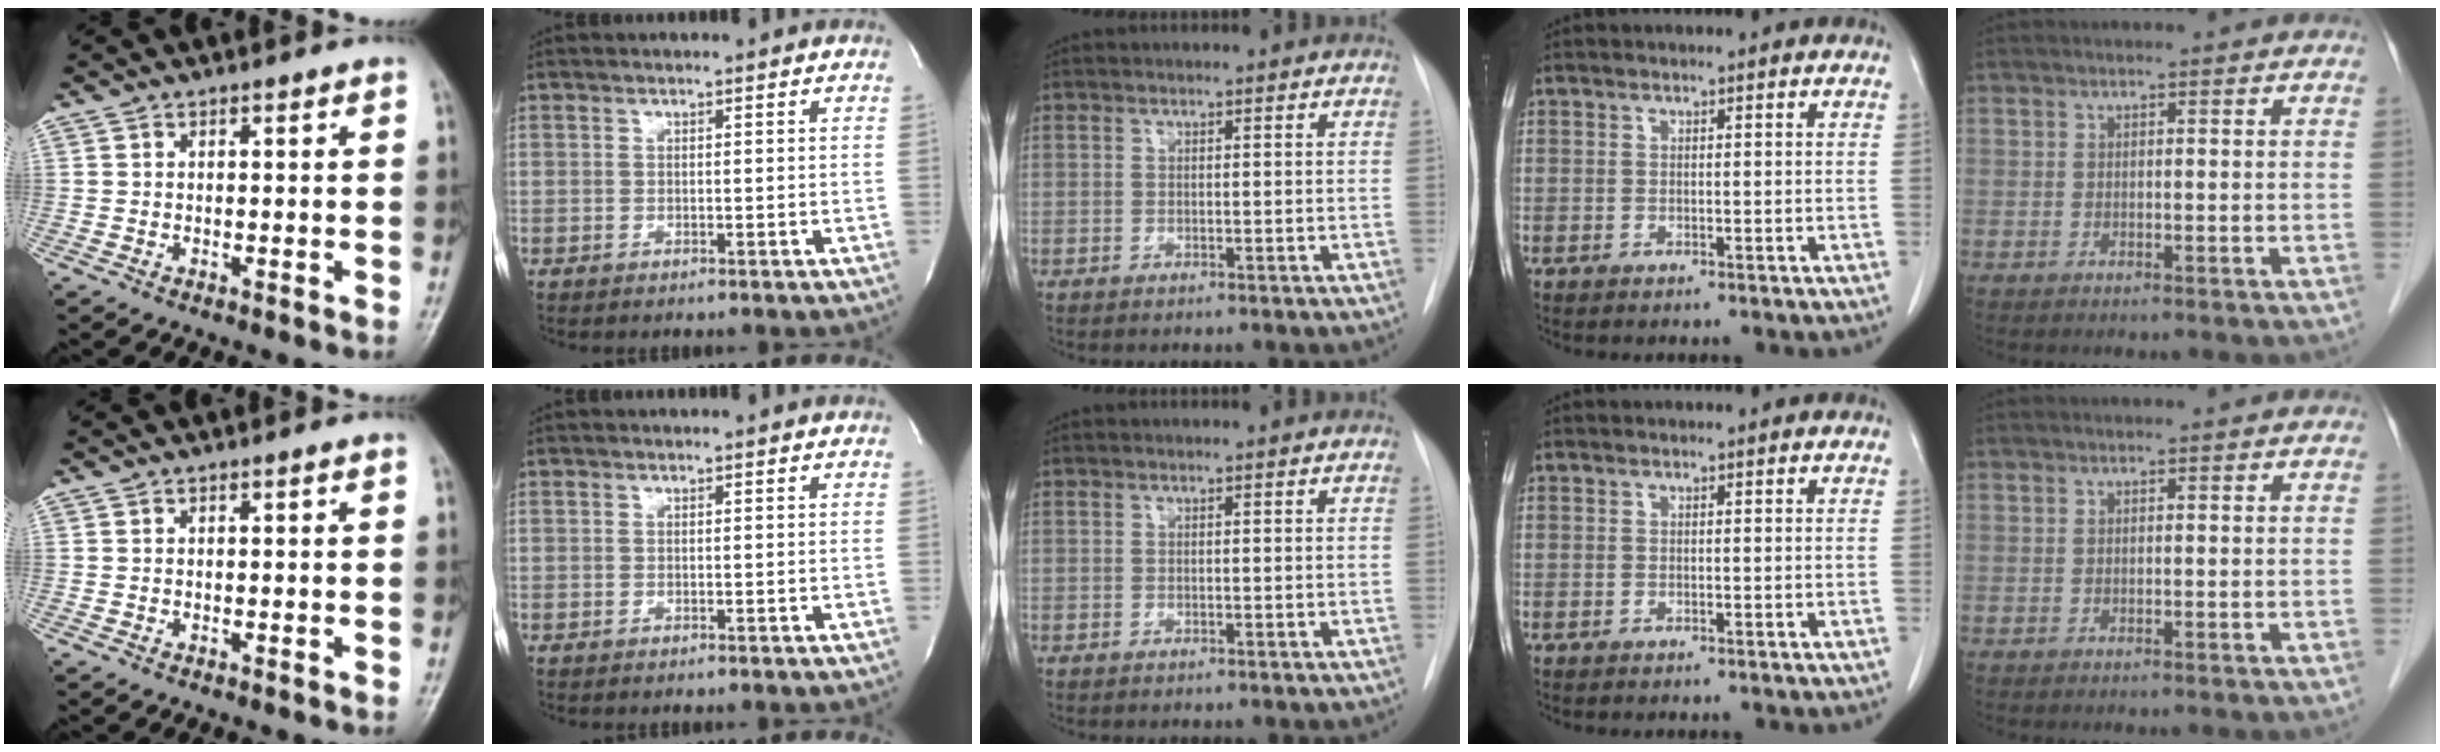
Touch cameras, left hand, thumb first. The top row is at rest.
{}